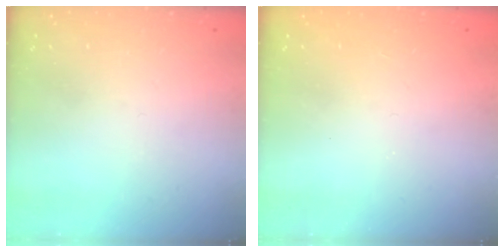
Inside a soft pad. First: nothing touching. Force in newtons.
{"total": 1.1, "press": 1.0, "slide": 0.1}